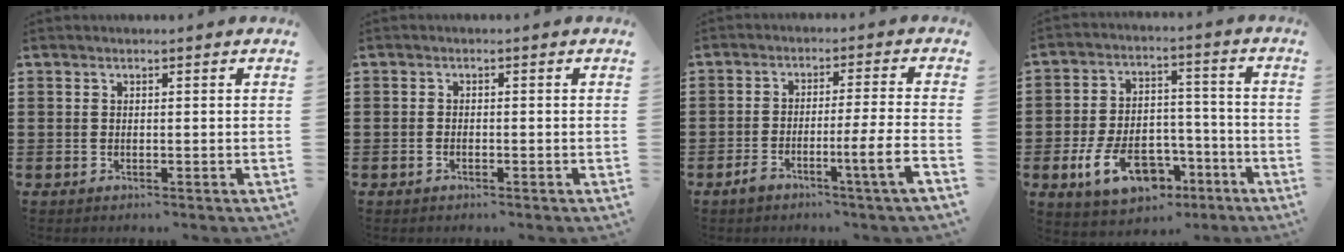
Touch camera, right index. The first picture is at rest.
{"total": 0.7, "force": [-0.6, 0.3, 0.4], "torque": [-0.010, -0.003, -0.010]}
{"total": 6.2, "force": [-3.1, -0.5, 5.3], "torque": [-0.087, -0.007, -0.056]}
{"total": 10.9, "force": [-5.3, 6.5, 6.9], "torque": [-0.137, 0.016, -0.096]}